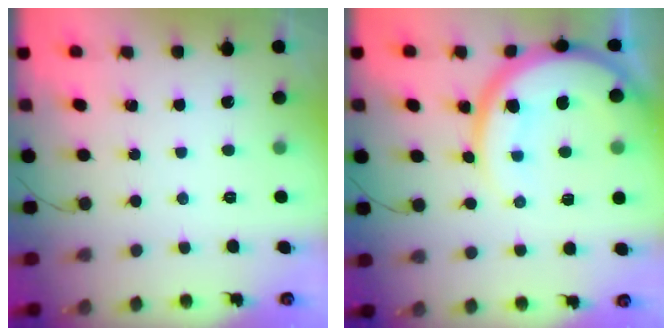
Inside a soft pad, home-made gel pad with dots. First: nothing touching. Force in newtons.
{"total": 15.9, "press": 15.9, "slide": 1.3}